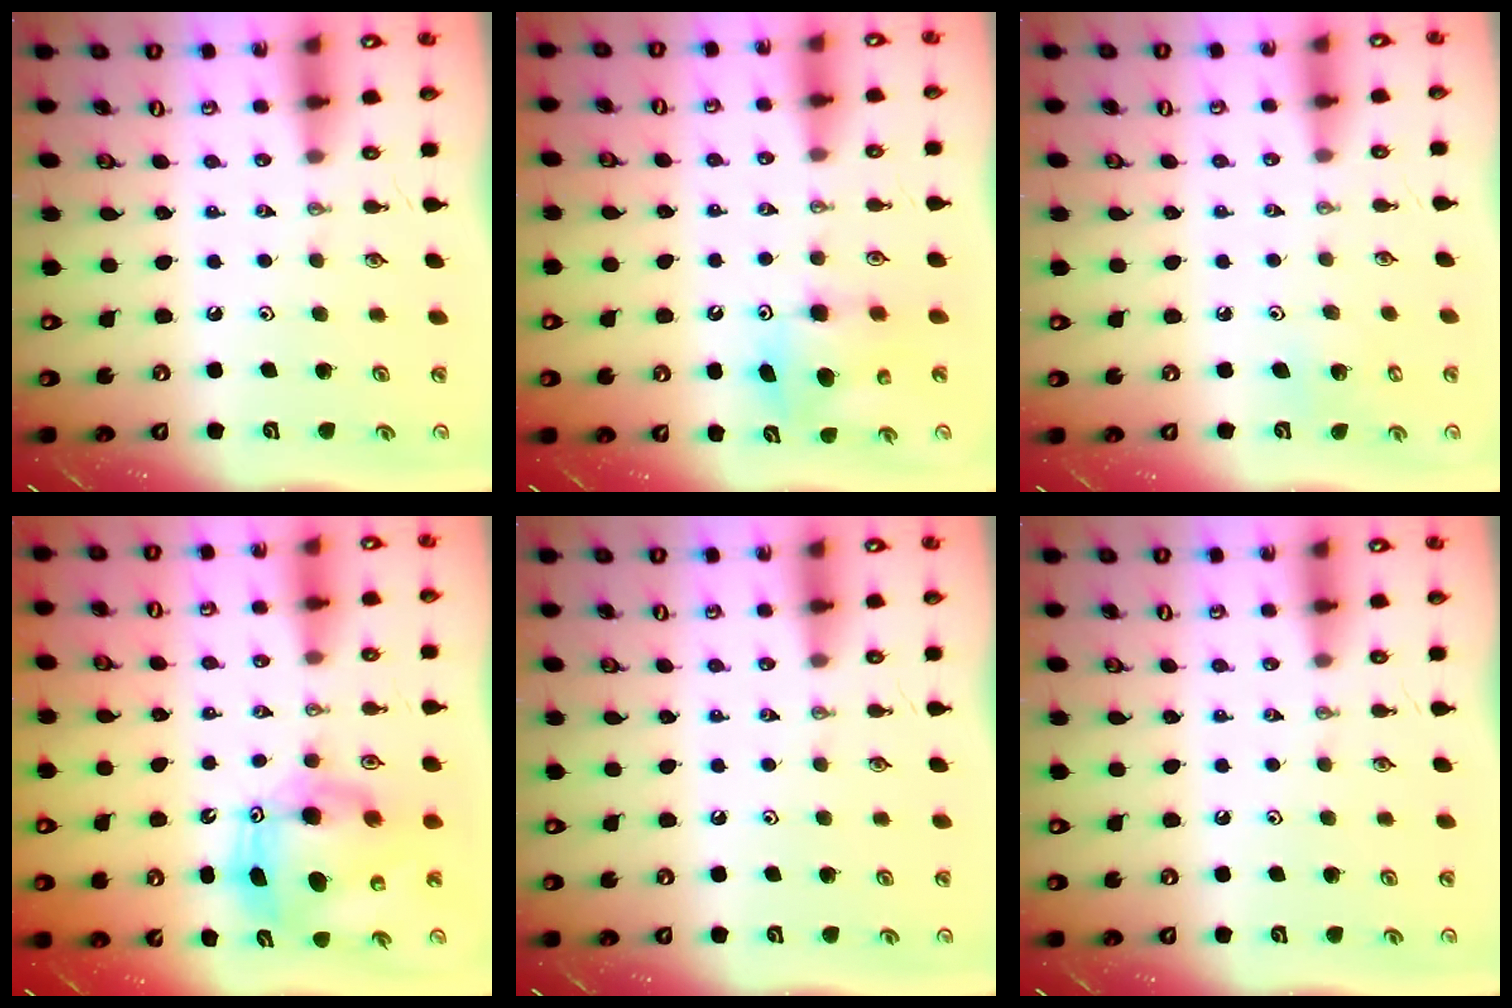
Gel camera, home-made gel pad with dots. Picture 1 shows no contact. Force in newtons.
{"total": 7.6, "press": 7.6, "slide": 0.4}
{"total": 6.1, "press": 6.1, "slide": 0.5}
{"total": 11.7, "press": 11.7, "slide": 0.8}
{"total": 0.0}
{"total": 0.0}